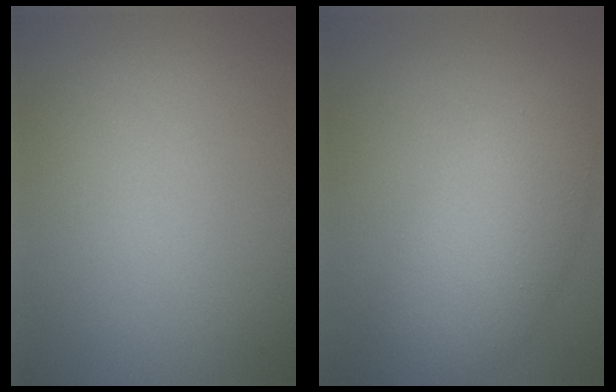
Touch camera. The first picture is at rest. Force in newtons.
{"total": 6.4, "press": 6.4, "slide": 0.2}